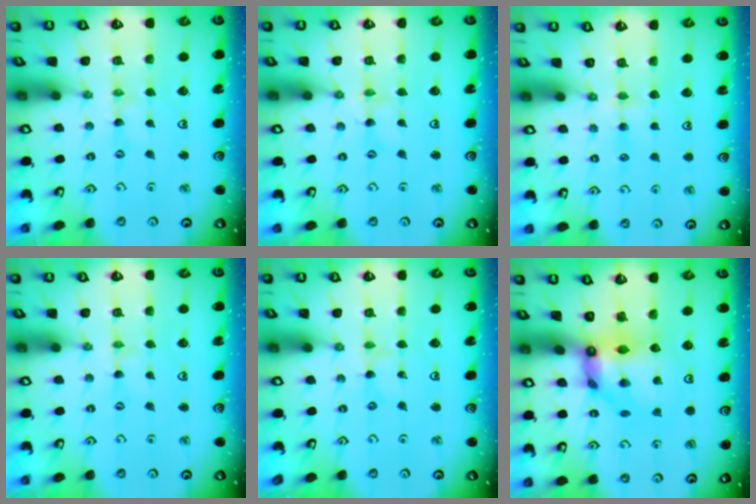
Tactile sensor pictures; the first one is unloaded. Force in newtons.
{"total": 1.1, "press": 1.1, "slide": 0.1}
{"total": 3.2, "press": 3.1, "slide": 0.5}
{"total": 0.7, "press": 0.7, "slide": 0.1}
{"total": 0.0}
{"total": 8.8, "press": 8.7, "slide": 0.9}